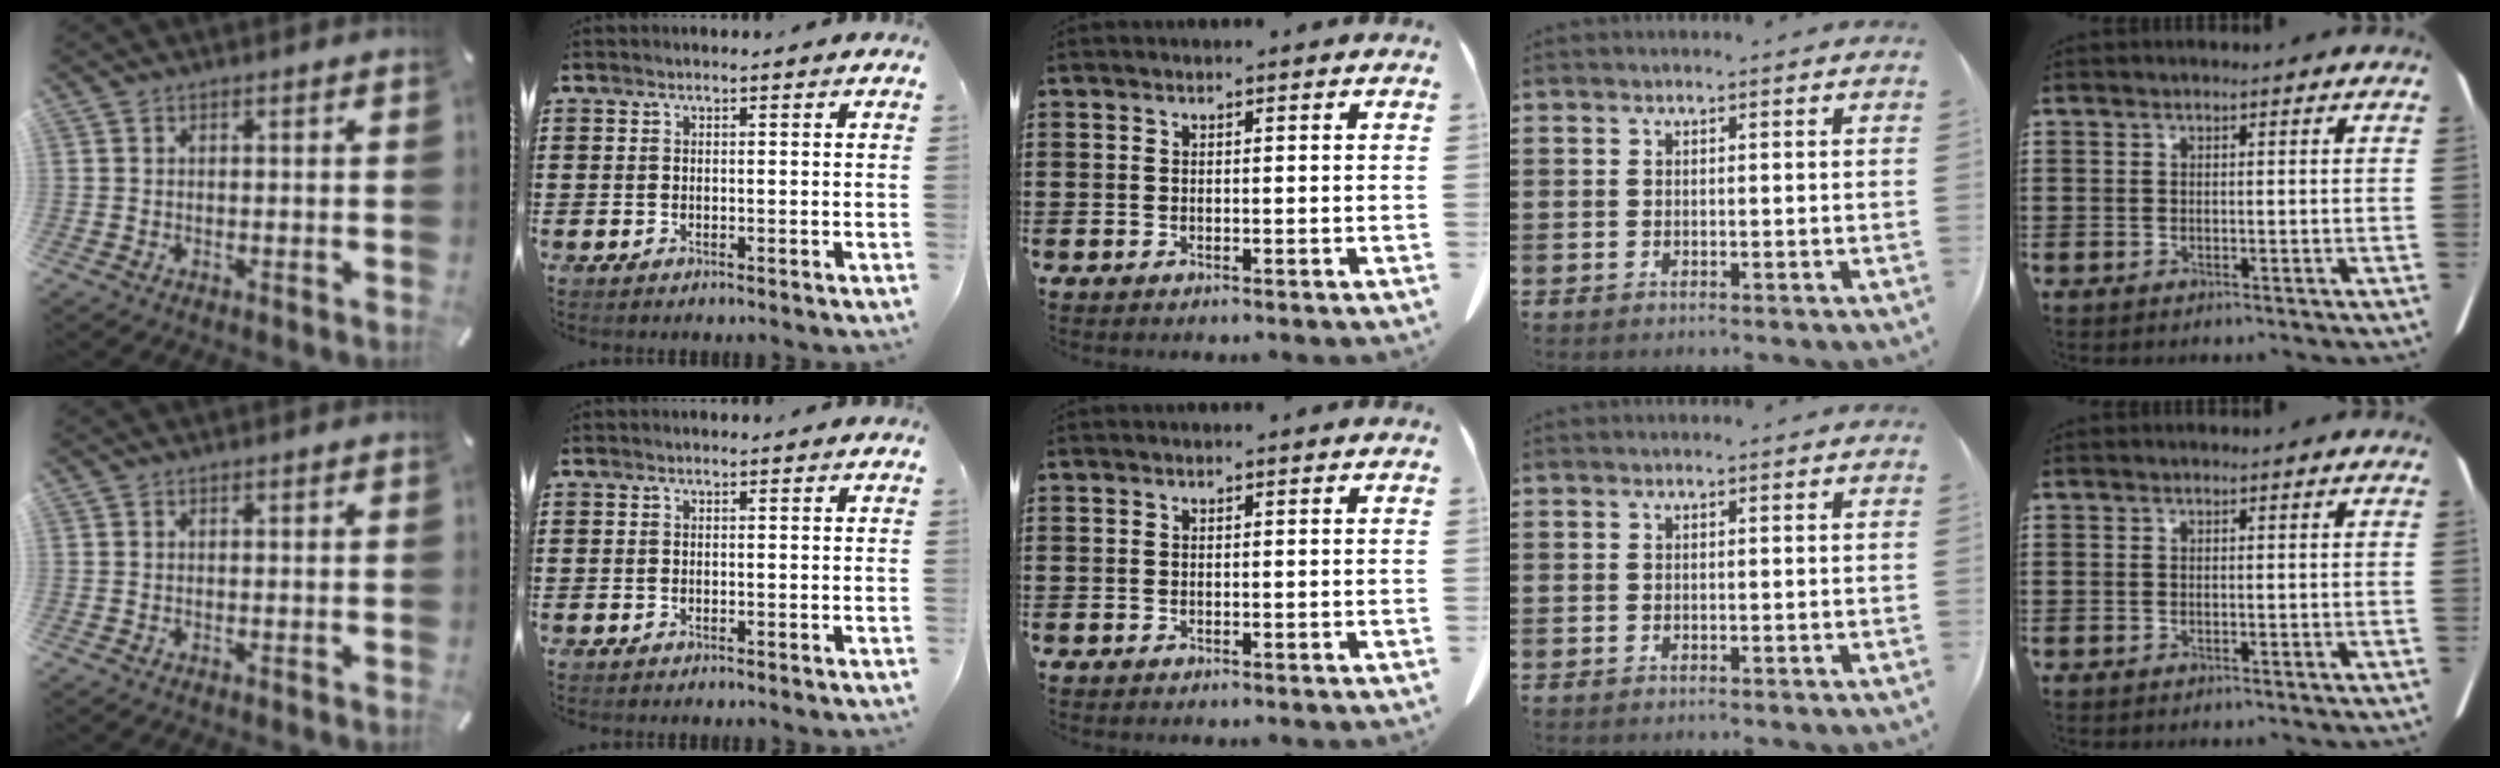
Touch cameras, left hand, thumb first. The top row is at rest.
{}